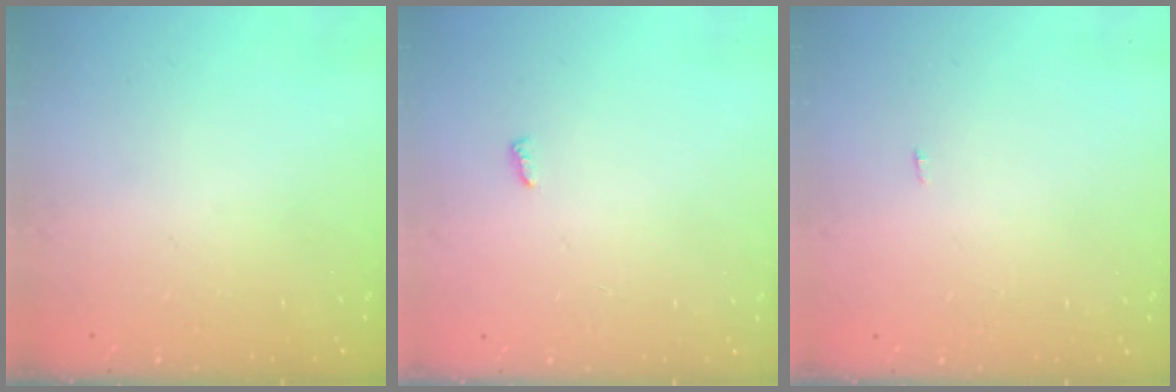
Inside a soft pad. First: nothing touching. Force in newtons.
{"total": 3.5, "press": 3.5, "slide": 0.3}
{"total": 6.1, "press": 1.7, "slide": 5.9}